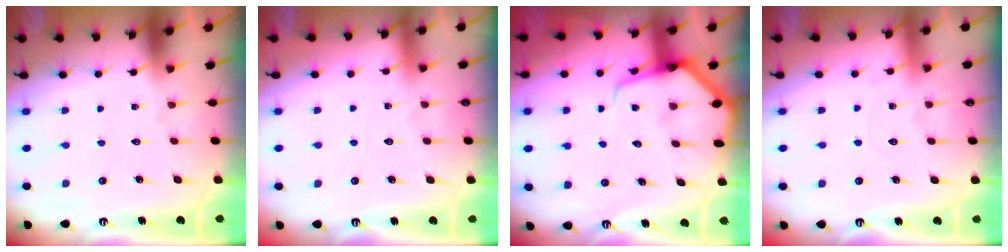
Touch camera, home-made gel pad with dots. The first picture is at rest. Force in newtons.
{"total": 2.9, "press": 2.9, "slide": 0.3}
{"total": 8.1, "press": 8.0, "slide": 0.7}
{"total": 3.0, "press": 2.9, "slide": 0.4}